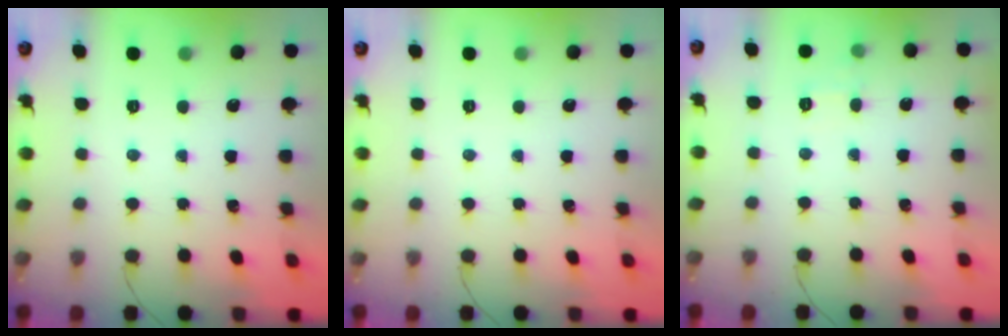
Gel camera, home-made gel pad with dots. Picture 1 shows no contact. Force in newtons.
{"total": 0.0}
{"total": 5.8, "press": 5.5, "slide": 1.7}